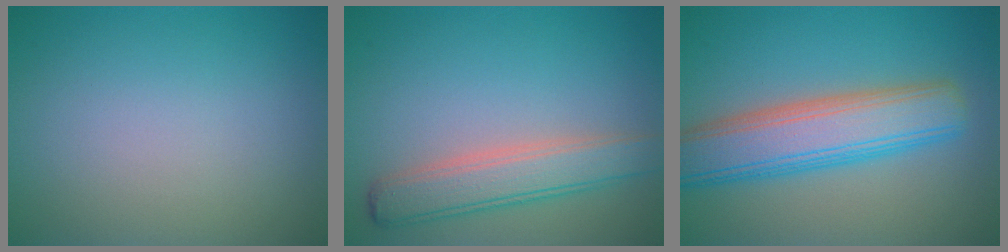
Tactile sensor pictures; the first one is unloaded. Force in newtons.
{"total": 4.3, "press": 4.3, "slide": 0.3}
{"total": 7.5, "press": 7.5, "slide": 0.2}